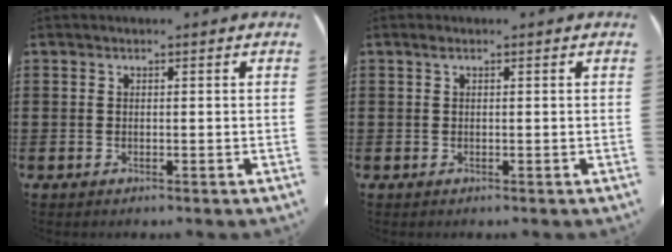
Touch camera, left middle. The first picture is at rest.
{"total": 0.5, "force": [0.3, 0.2, 0.4], "torque": [-0.010, 0.001, 0.005]}